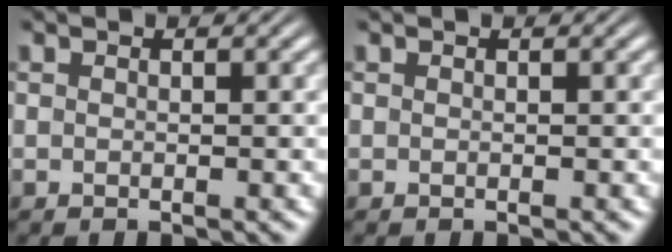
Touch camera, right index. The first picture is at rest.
{"total": 0.0}